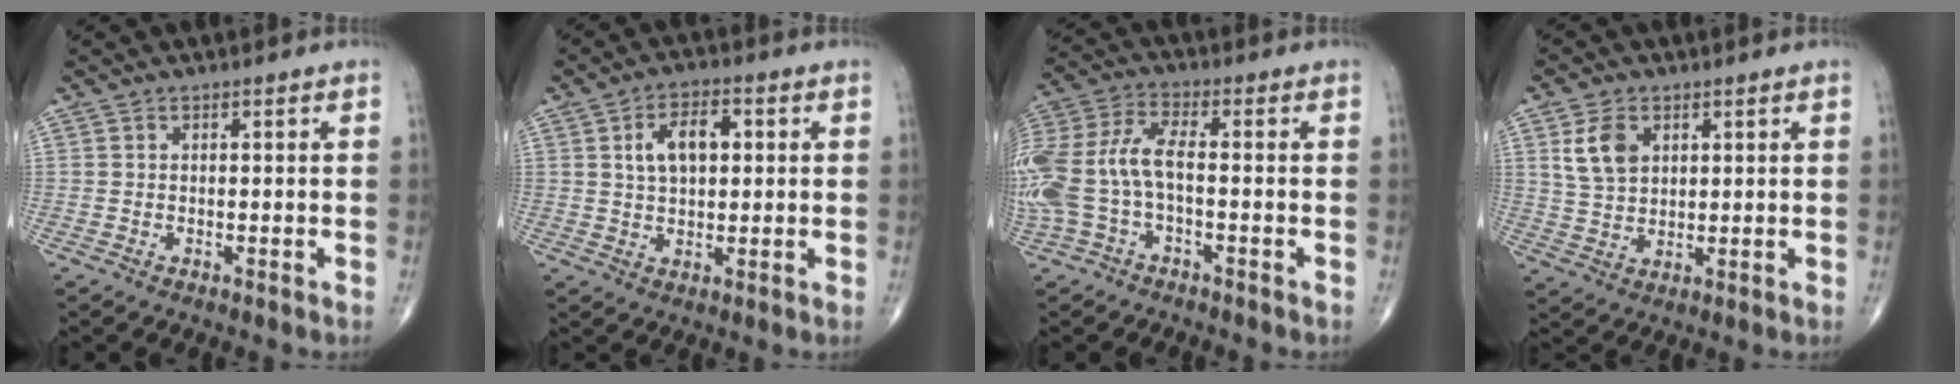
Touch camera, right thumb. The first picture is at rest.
{"total": 7.8, "force": [1.8, 4.4, 6.2], "torque": [-0.096, 0.008, 0.029]}
{"total": 14.2, "force": [-2.4, 6.9, 12.2], "torque": [-0.291, 0.032, -0.044]}
{"total": 7.0, "force": [2.6, 4.8, 4.4], "torque": [-0.068, -0.009, 0.055]}